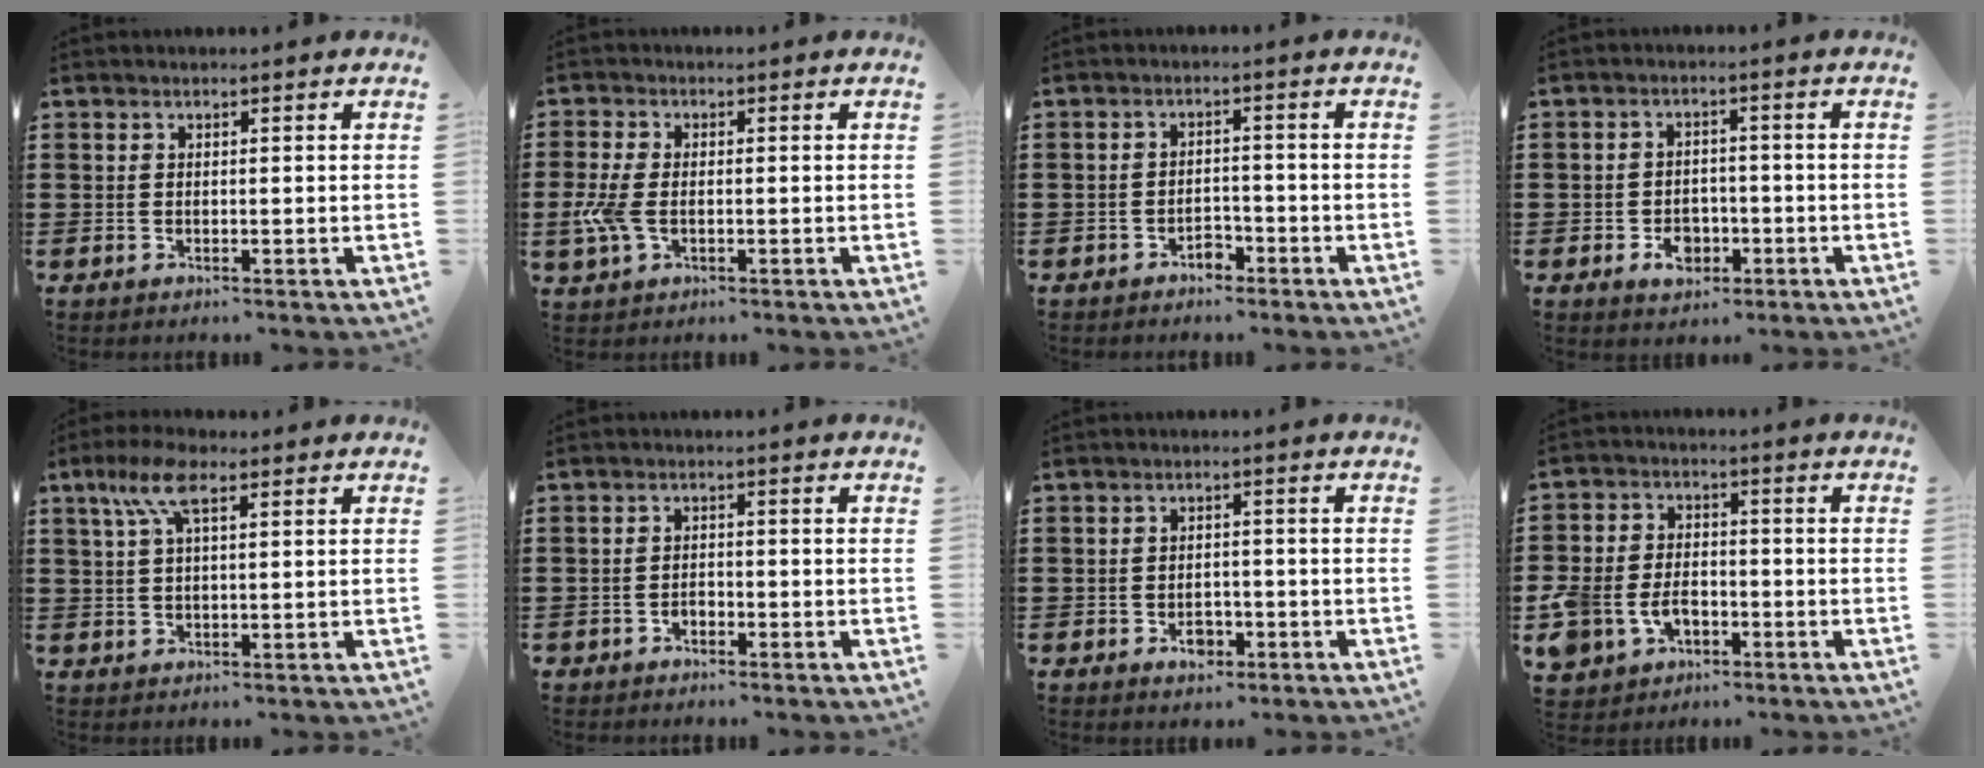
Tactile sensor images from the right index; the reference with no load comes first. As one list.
[{"total": 5.2, "force": [-1.1, 2.8, 4.2], "torque": [-0.109, -0.010, -0.025]}, {"total": 2.4, "force": [-2.0, 0.9, 0.9], "torque": [-0.021, 0.000, -0.041]}, {"total": 4.2, "force": [-1.7, 2.9, 2.5], "torque": [-0.040, 0.001, -0.032]}, {"total": 6.3, "force": [3.0, 2.0, 5.1], "torque": [-0.110, 0.009, 0.052]}, {"total": 1.4, "force": [-1.1, 0.7, 0.3], "torque": [-0.009, -0.001, -0.024]}, {"total": 3.1, "force": [-1.5, 2.0, 1.8], "torque": [-0.027, -0.004, -0.029]}, {"total": 7.0, "force": [-2.6, 5.2, 3.8], "torque": [-0.110, 0.005, -0.053]}]